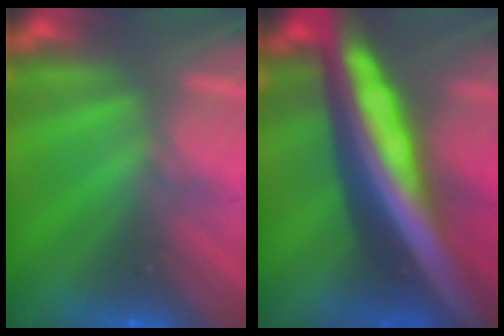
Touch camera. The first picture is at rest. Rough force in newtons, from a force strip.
{"total": 9.6}